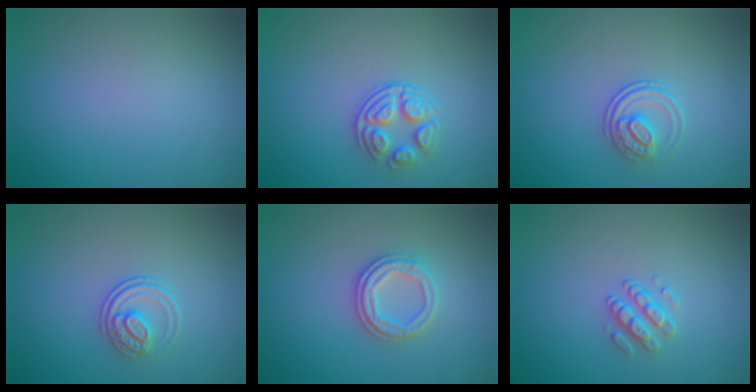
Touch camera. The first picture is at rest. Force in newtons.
{"total": 3.1, "press": 2.6, "slide": 1.8}
{"total": 2.3, "press": 1.7, "slide": 1.5}
{"total": 2.3, "press": 1.7, "slide": 1.5}
{"total": 2.6, "press": 2.5, "slide": 0.7}
{"total": 1.8, "press": 1.3, "slide": 1.2}